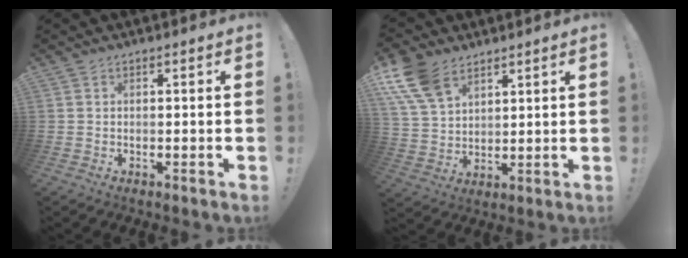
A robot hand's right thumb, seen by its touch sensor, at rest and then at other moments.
{"total": 12.6, "force": [7.9, 7.4, 6.5], "torque": [-0.141, -0.033, 0.154]}